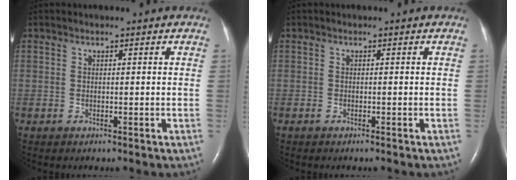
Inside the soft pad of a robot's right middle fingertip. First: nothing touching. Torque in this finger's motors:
{"motor_torque": [-0.33, 0.05, 0.01, 0.00]}